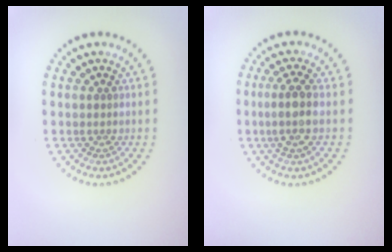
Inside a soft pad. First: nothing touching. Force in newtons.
{"total": 2.4, "press": 2.2, "slide": 1.1}